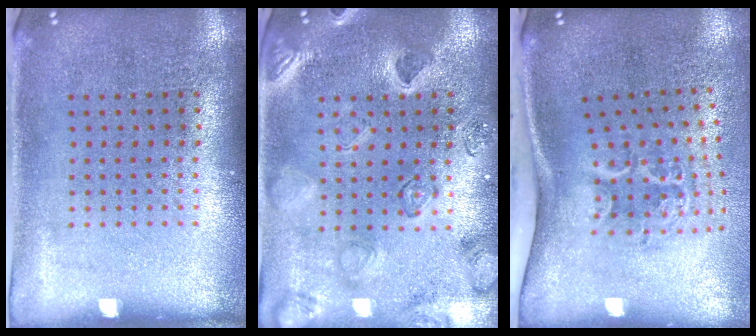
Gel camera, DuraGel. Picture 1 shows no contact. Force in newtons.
{"total": 2.5, "press": 2.4, "slide": 0.6}
{"total": 2.2, "press": 1.3, "slide": 1.8}